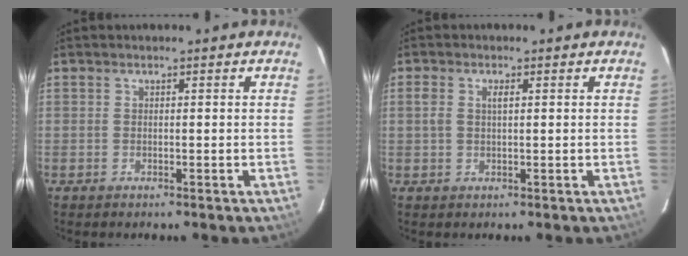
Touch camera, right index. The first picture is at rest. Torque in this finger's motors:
{"motor_torque": [0.03, -0.02, 0.03, 0.04]}